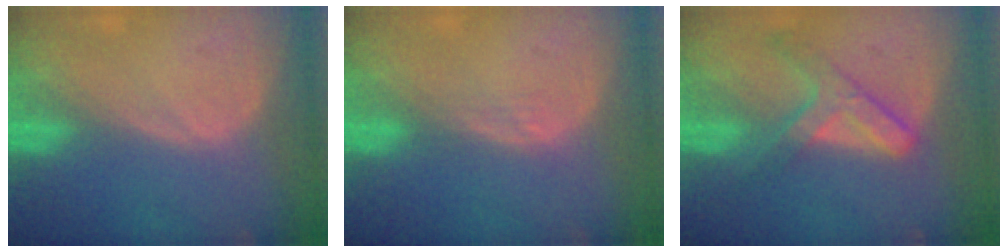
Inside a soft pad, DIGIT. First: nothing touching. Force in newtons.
{"total": 1.1, "press": 1.1, "slide": 0.1}
{"total": 6.9, "press": 5.9, "slide": 3.5}